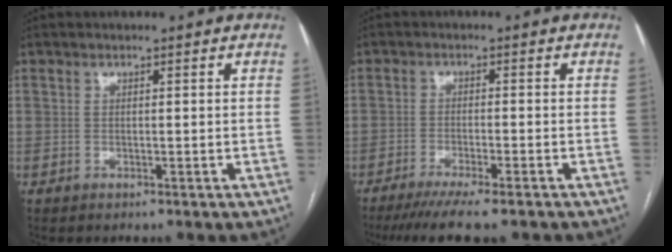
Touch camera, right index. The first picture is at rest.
{"total": 9.7, "force": [-7.8, 0.5, 5.7], "torque": [-0.078, -0.021, -0.120]}